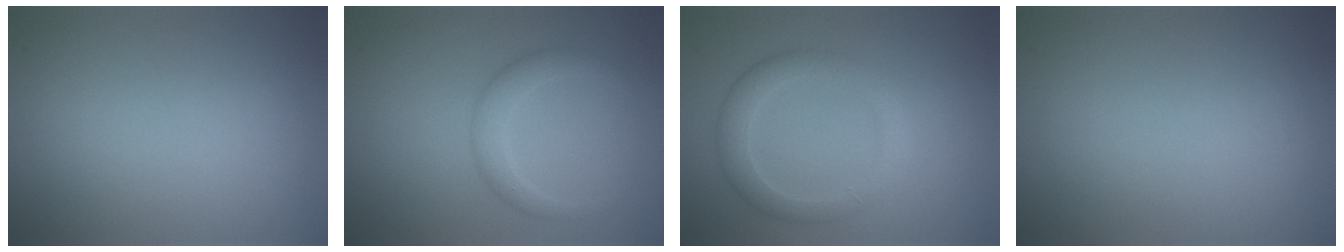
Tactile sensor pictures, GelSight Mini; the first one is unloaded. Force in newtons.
{"total": 2.2, "press": 2.2, "slide": 0.1}
{"total": 2.9, "press": 2.9, "slide": 0.1}
{"total": 0.0}